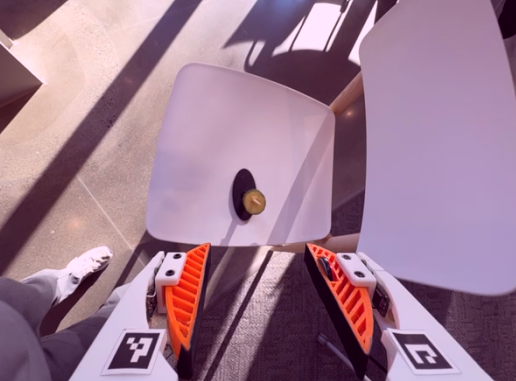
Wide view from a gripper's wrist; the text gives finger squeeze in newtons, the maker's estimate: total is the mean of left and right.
{"total": 0.0}